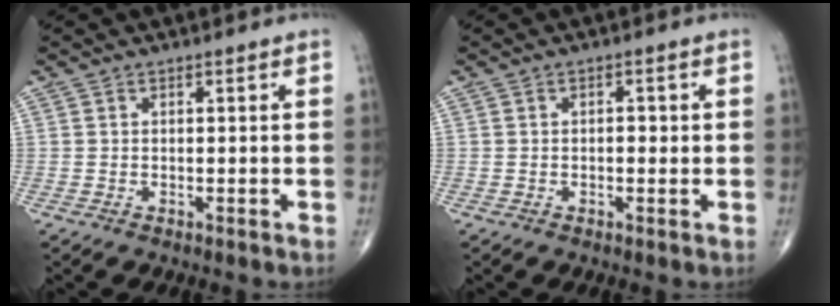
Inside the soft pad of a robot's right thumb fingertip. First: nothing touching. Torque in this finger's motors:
{"motor_torque": [0.02, -0.12, -0.05, -0.16, 0.03]}